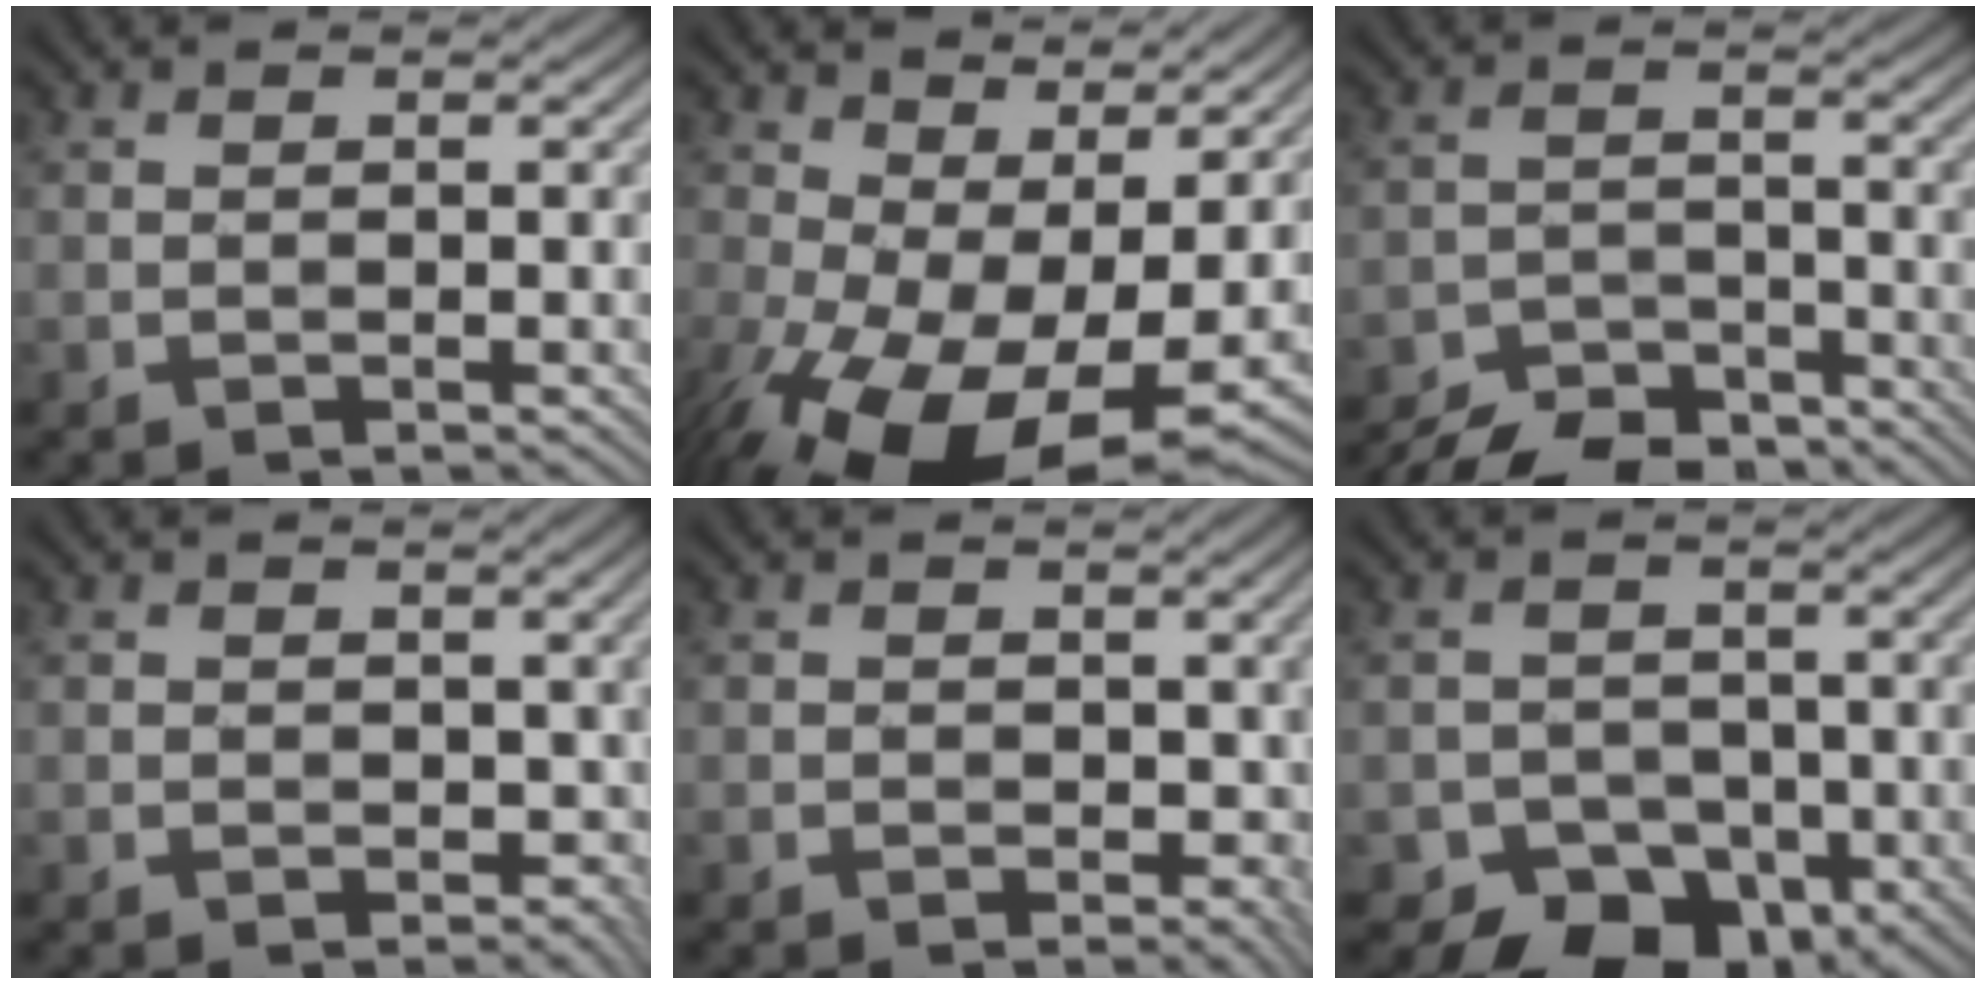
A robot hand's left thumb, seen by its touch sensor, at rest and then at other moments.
{"total": 16.9, "force": [-2.9, 9.5, 13.7], "torque": [-0.258, -0.043, -0.009]}
{"total": 7.6, "force": [-7.1, 2.1, 1.5], "torque": [-0.023, -0.005, -0.124]}
{"total": 2.5, "force": [0.1, 2.3, 0.9], "torque": [-0.013, -0.008, 0.002]}
{"total": 3.1, "force": [-0.1, 2.6, 1.7], "torque": [-0.023, -0.012, 0.001]}
{"total": 6.3, "force": [-3.4, 4.7, 2.3], "torque": [-0.024, -0.004, -0.059]}